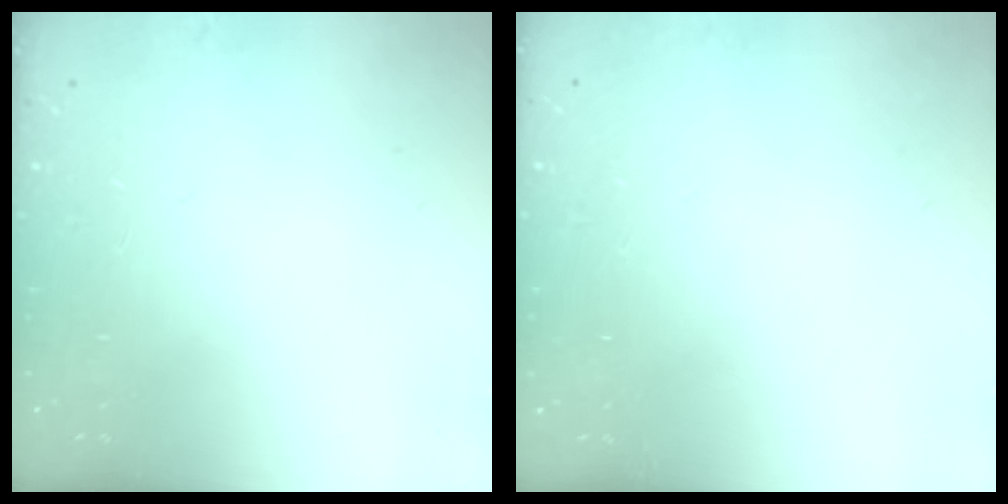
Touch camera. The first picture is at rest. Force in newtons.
{"total": 0.0}